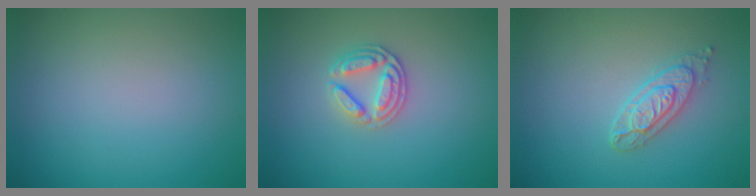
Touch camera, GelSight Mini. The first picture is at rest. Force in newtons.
{"total": 2.6, "press": 2.5, "slide": 0.6}
{"total": 2.6, "press": 2.4, "slide": 1.1}